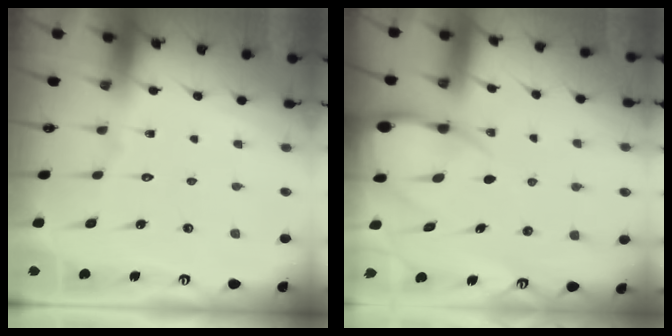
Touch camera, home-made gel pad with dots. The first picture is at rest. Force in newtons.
{"total": 8.1, "press": 8.0, "slide": 0.9}